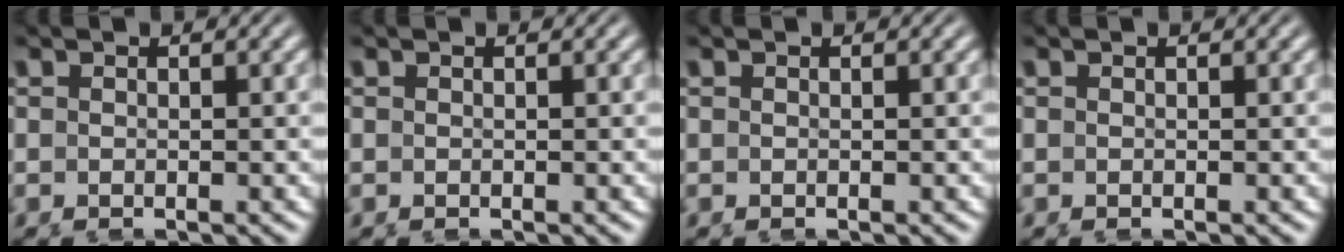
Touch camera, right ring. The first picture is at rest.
{"total": 0.0}
{"total": 0.0}
{"total": 0.0}